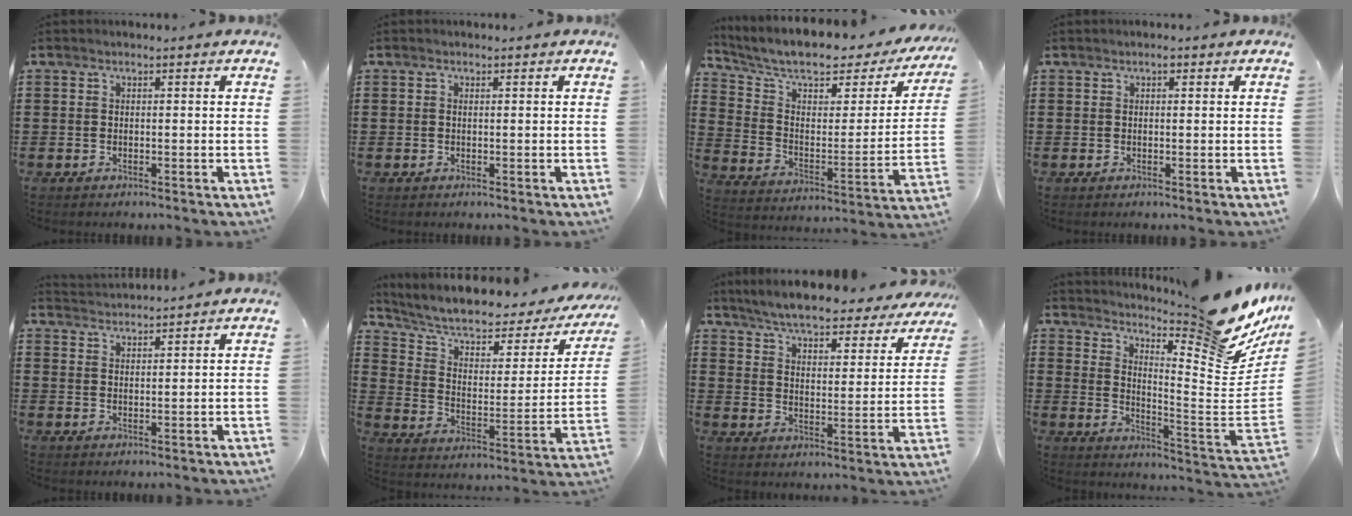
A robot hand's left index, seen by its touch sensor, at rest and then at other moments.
{"total": 0.0}
{"total": 8.5, "force": [6.9, 2.4, 4.3], "torque": [-0.108, -0.045, 0.114]}
{"total": 0.8, "force": [0.3, 0.5, 0.6], "torque": [-0.004, 0.001, 0.003]}
{"total": 2.3, "force": [2.2, -0.3, -0.4], "torque": [0.002, -0.004, 0.044]}
{"total": 7.3, "force": [5.7, 2.4, 4.0], "torque": [-0.098, -0.042, 0.092]}
{"total": 6.2, "force": [6.0, 0.2, 1.7], "torque": [-0.062, -0.040, 0.102]}
{"total": 11.3, "force": [9.5, 0.8, 6.1], "torque": [-0.098, -0.095, 0.149]}